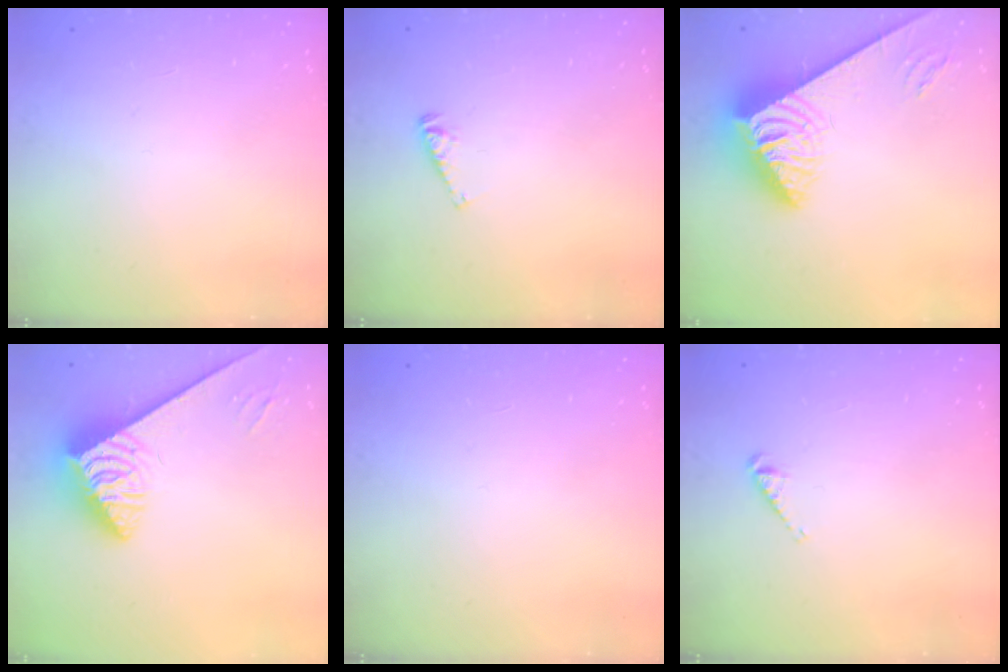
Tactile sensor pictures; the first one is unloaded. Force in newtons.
{"total": 3.0, "press": 3.0, "slide": 0.3}
{"total": 6.7, "press": 6.6, "slide": 0.8}
{"total": 3.9, "press": 3.9, "slide": 0.8}
{"total": 0.0}
{"total": 2.8, "press": 2.8, "slide": 0.4}